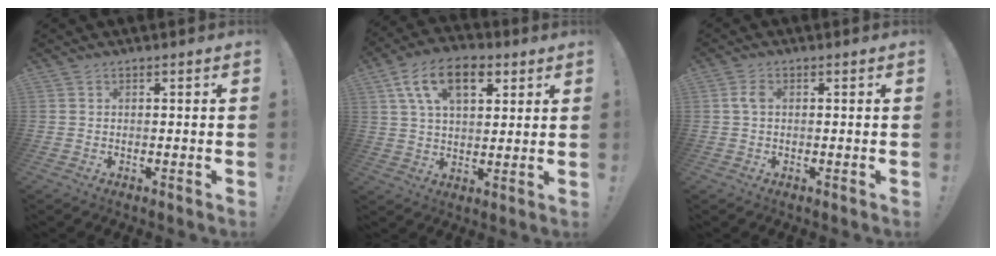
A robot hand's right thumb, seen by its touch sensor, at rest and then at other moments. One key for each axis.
{"total": 14.9, "fx": 6.3, "fy": 8.5, "fz": 10.5, "tx": -0.168, "ty": -0.002, "tz": 0.113}
{"total": 2.5, "fx": 0.3, "fy": 1.7, "fz": 1.9, "tx": -0.037, "ty": 0.007, "tz": 0.006}